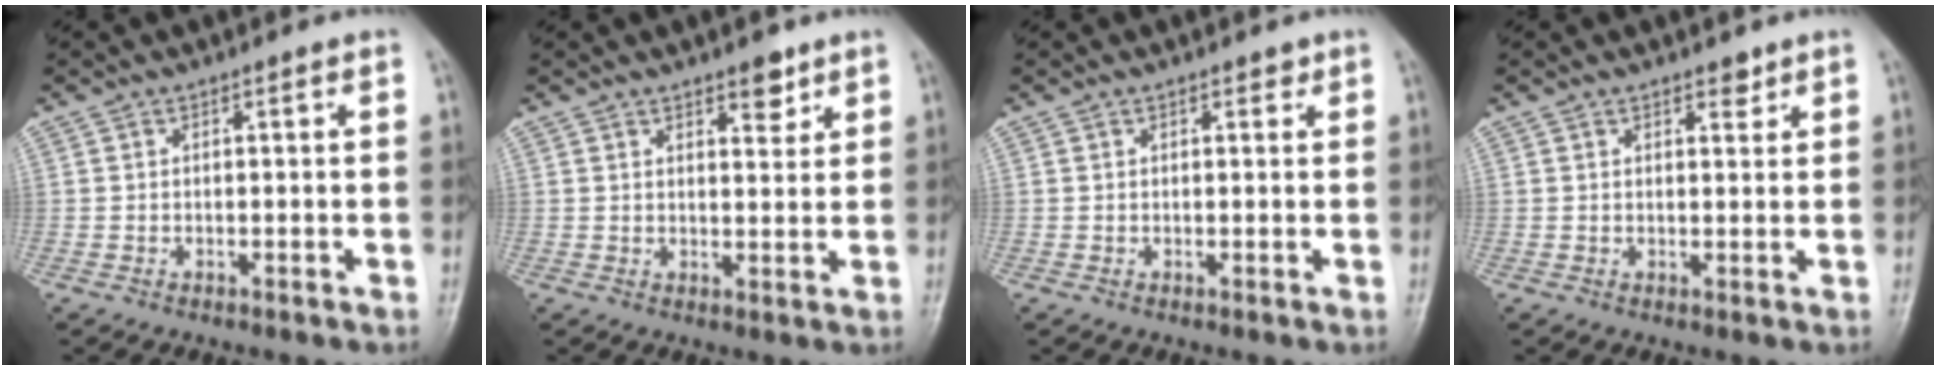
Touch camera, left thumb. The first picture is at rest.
{"total": 4.0, "force": [2.7, 1.7, 2.4], "torque": [-0.016, -0.016, 0.039]}
{"total": 1.4, "force": [0.9, 0.7, 0.8], "torque": [-0.003, -0.003, 0.009]}
{"total": 2.0, "force": [1.5, 0.9, 1.0], "torque": [-0.003, -0.008, 0.020]}